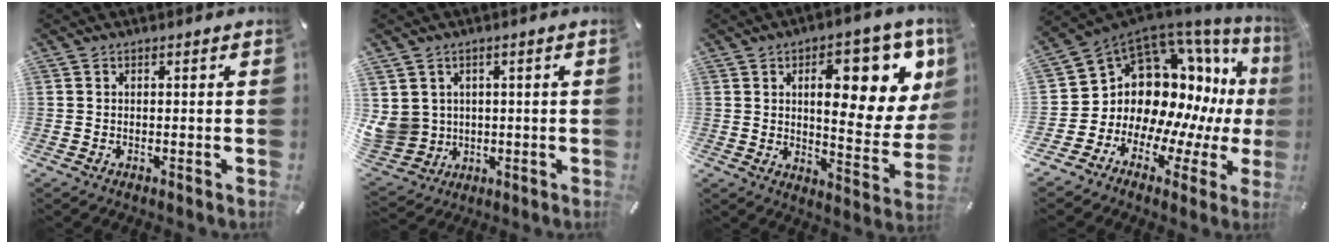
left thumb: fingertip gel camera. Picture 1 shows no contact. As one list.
[{"total": 7.2, "force": [1.2, 7.1, 0.9], "torque": [-0.049, -0.012, 0.024]}, {"total": 18.5, "force": [7.6, 7.6, 15.0], "torque": [-0.200, -0.041, 0.116]}, {"total": 16.1, "force": [4.1, 13.3, 8.0], "torque": [-0.130, -0.084, 0.105]}]